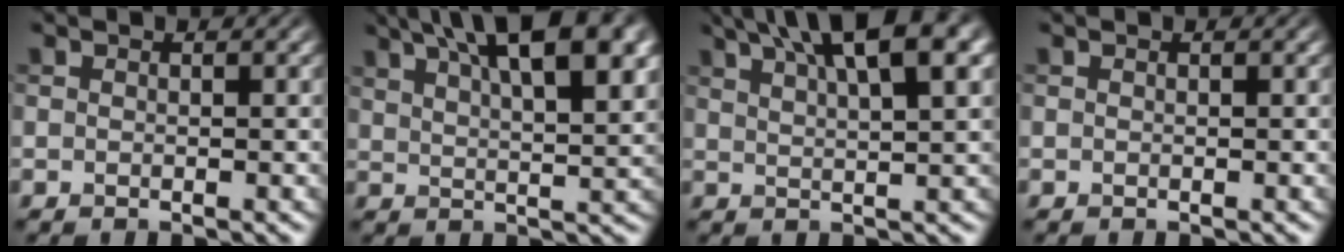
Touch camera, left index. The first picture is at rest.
{"total": 12.3, "force": [7.0, 4.4, 9.2], "torque": [-0.117, 0.034, 0.096]}
{"total": 10.4, "force": [6.1, 3.0, 7.9], "torque": [-0.096, 0.036, 0.078]}
{"total": 0.0}